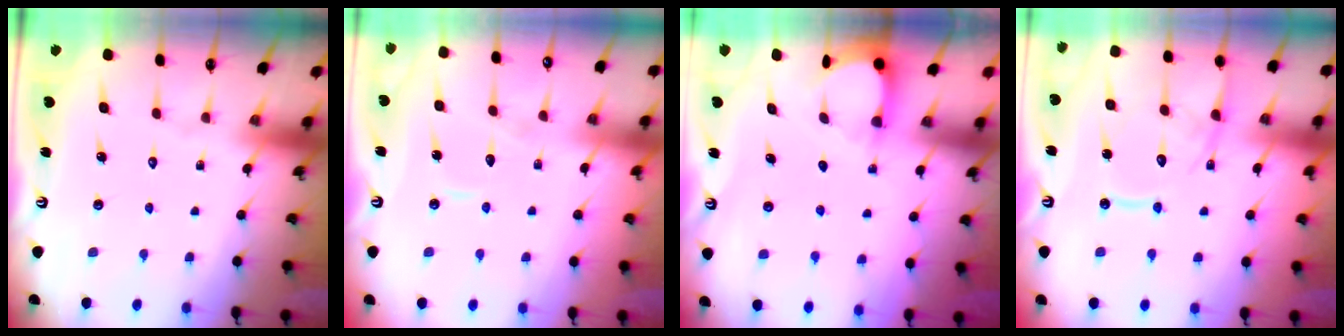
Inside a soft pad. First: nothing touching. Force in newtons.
{"total": 5.4, "press": 5.4, "slide": 0.4}
{"total": 3.2, "press": 3.2, "slide": 0.3}
{"total": 14.1, "press": 14.0, "slide": 1.5}